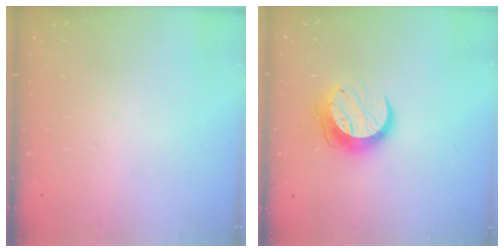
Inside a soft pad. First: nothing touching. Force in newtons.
{"total": 10.8, "press": 10.8, "slide": 0.5}